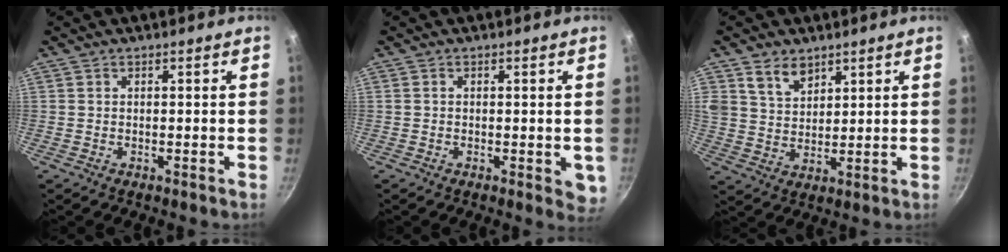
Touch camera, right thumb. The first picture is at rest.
{"total": 3.5, "force": [-0.6, 1.8, 2.9], "torque": [-0.027, -0.005, -0.008]}
{"total": 6.4, "force": [4.0, 4.2, 2.9], "torque": [-0.034, -0.021, 0.079]}